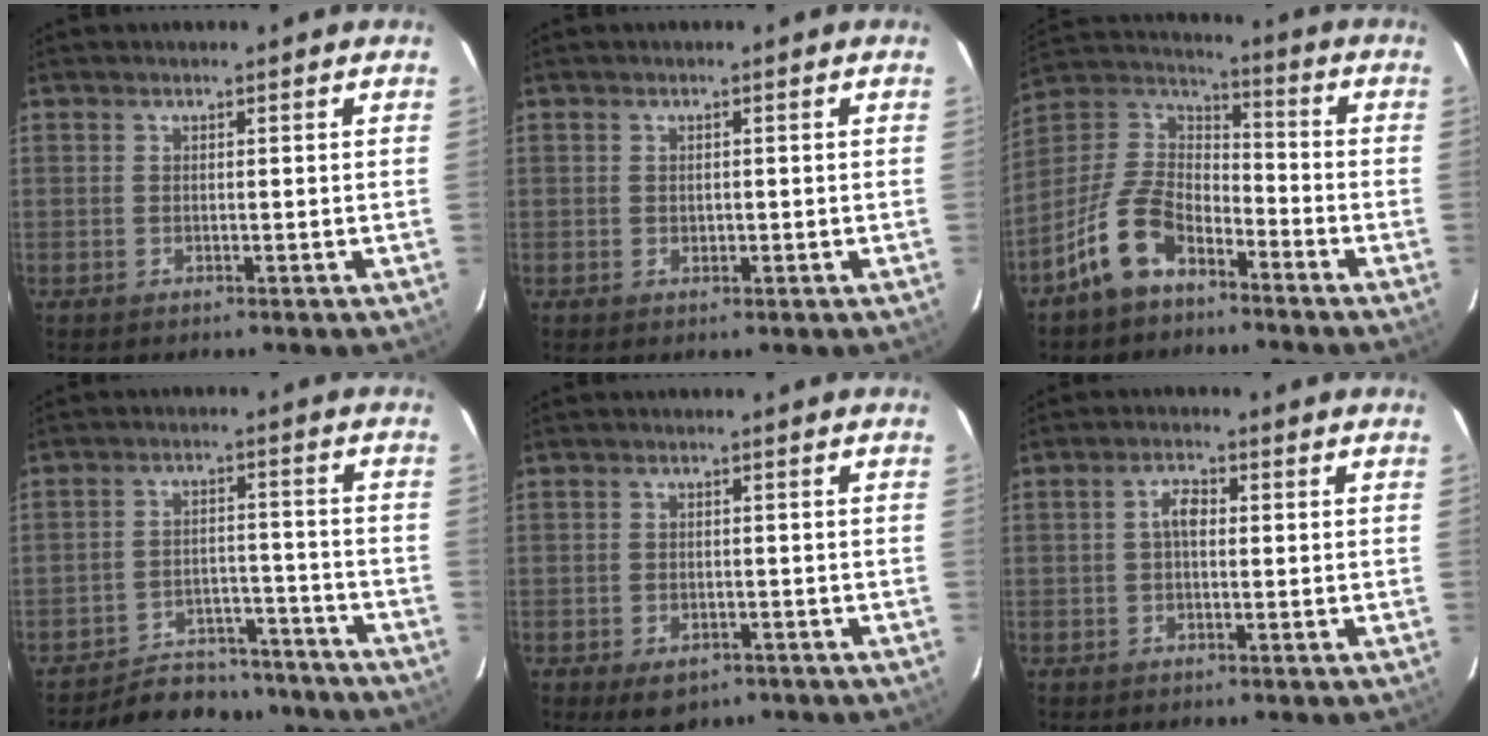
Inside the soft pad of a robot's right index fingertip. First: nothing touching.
{"total": 1.1, "force": [-0.1, 1.0, 0.6], "torque": [-0.008, 0.002, -0.001]}
{"total": 13.2, "force": [-8.1, 7.2, 7.4], "torque": [-0.168, 0.022, -0.153]}
{"total": 15.8, "force": [-14.3, 5.8, 3.4], "torque": [-0.083, 0.030, -0.185]}
{"total": 5.5, "force": [-3.4, 3.3, 2.7], "torque": [-0.053, -0.007, -0.041]}
{"total": 3.0, "force": [0.1, 1.6, 2.5], "torque": [-0.048, 0.011, 0.002]}